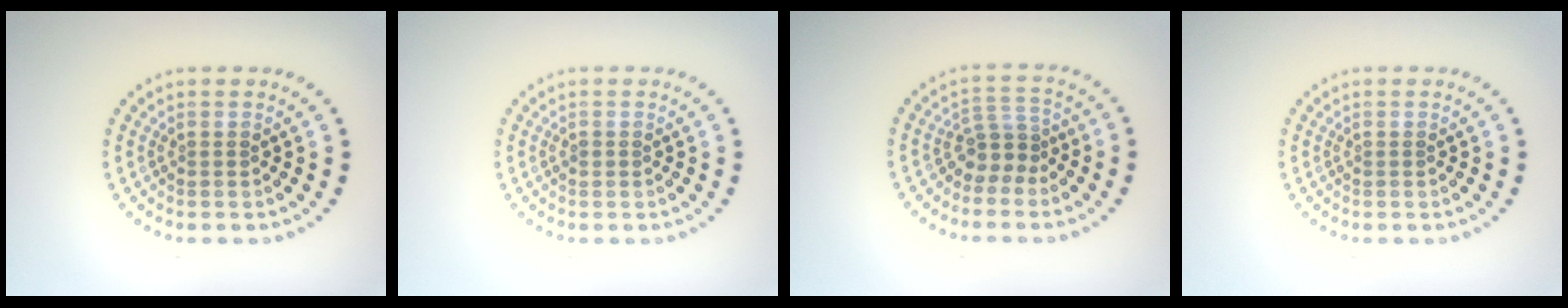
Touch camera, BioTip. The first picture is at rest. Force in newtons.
{"total": 0.5, "press": 0.5, "slide": 0.2}
{"total": 2.5, "press": 1.8, "slide": 1.7}
{"total": 0.0}